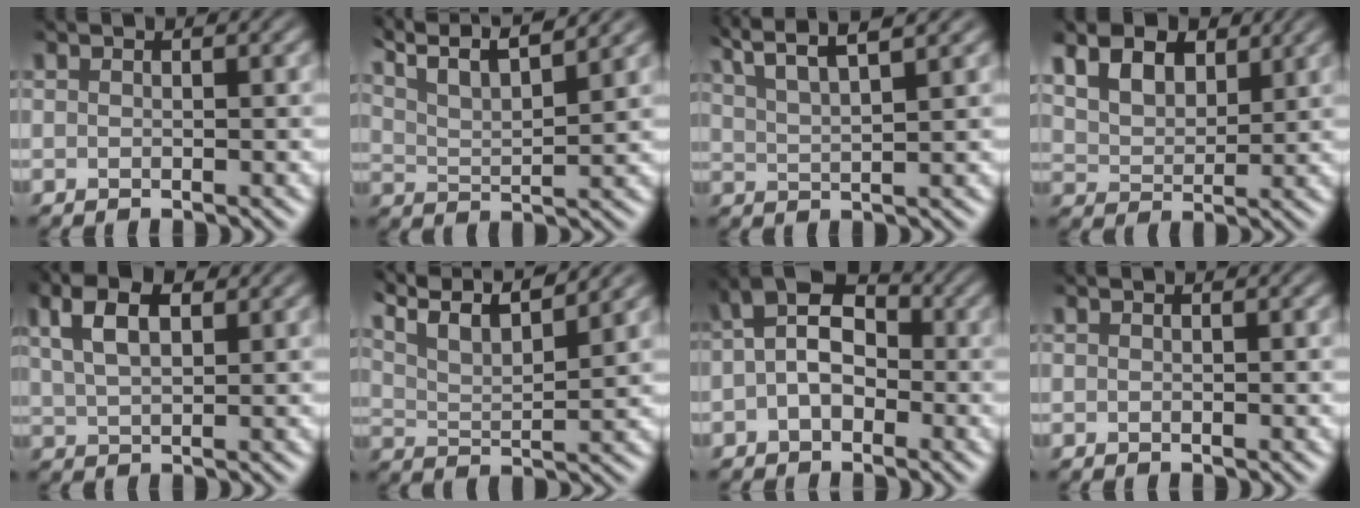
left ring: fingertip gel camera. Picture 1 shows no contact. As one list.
[{"total": 9.7, "force": [7.8, 2.1, 5.4], "torque": [-0.084, 0.027, 0.089]}, {"total": 4.7, "force": [3.8, 0.3, 2.8], "torque": [-0.047, 0.022, 0.057]}, {"total": 5.1, "force": [3.0, 2.9, 2.8], "torque": [-0.066, 0.012, 0.041]}, {"total": 4.6, "force": [2.2, 2.2, 3.4], "torque": [-0.075, 0.008, 0.040]}, {"total": 9.5, "force": [7.6, 2.1, 5.4], "torque": [-0.087, 0.026, 0.091]}, {"total": 4.9, "force": [-0.1, 3.2, 3.7], "torque": [-0.058, 0.014, -0.014]}, {"total": 0.0}]